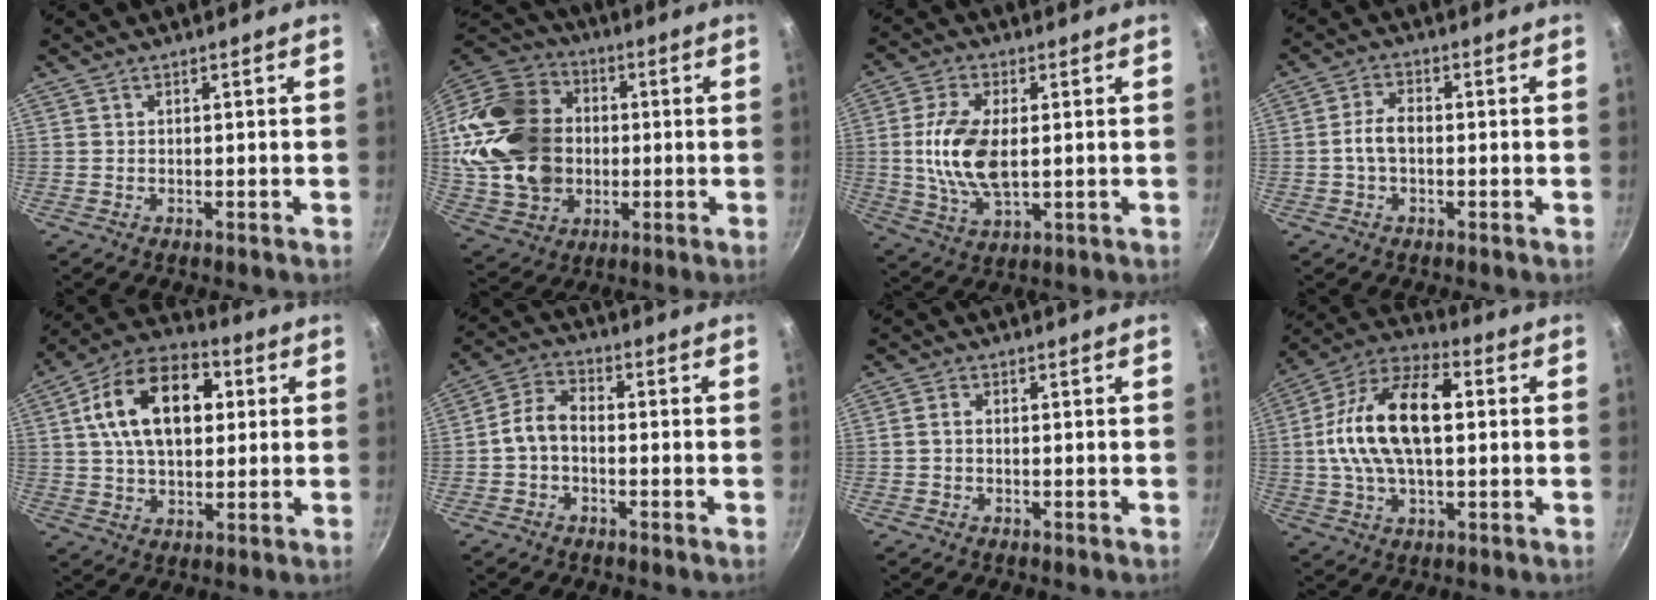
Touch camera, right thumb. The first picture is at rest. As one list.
[{"total": 25.0, "force": [0.6, 19.8, 15.2], "torque": [-0.268, 0.033, 0.025]}, {"total": 12.0, "force": [0.6, 6.3, 10.2], "torque": [-0.203, -0.003, 0.013]}, {"total": 4.5, "force": [-0.6, 2.6, 3.6], "torque": [-0.065, 0.021, -0.017]}, {"total": 18.3, "force": [4.2, 11.5, 13.7], "torque": [-0.202, 0.017, 0.054]}, {"total": 5.8, "force": [-1.4, 3.8, 4.1], "torque": [-0.075, 0.032, -0.037]}, {"total": 1.5, "force": [-0.3, 1.1, 1.0], "torque": [-0.018, 0.008, -0.007]}, {"total": 19.2, "force": [1.7, 10.5, 16.0], "torque": [-0.282, 0.033, 0.013]}]